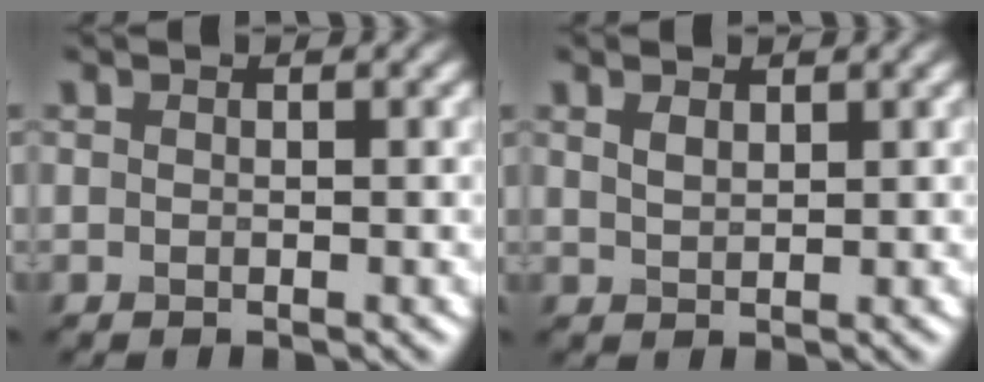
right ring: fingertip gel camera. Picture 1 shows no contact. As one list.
[{"total": 1.3, "force": [0.9, 0.6, 0.7], "torque": [-0.017, 0.001, 0.021]}]